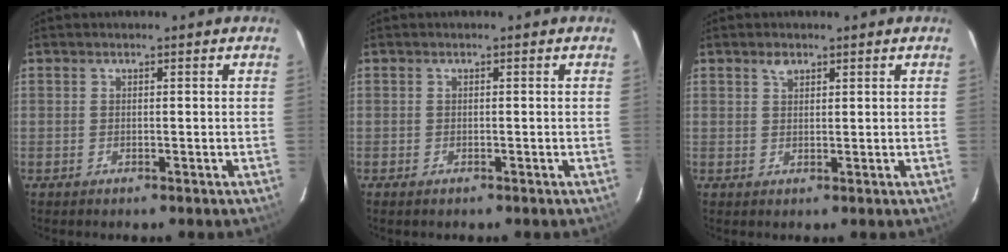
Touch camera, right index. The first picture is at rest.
{"total": 0.9, "force": [-0.7, 0.5, 0.4], "torque": [-0.008, -0.004, -0.013]}
{"total": 1.6, "force": [1.1, 0.9, 0.8], "torque": [-0.013, 0.004, 0.020]}